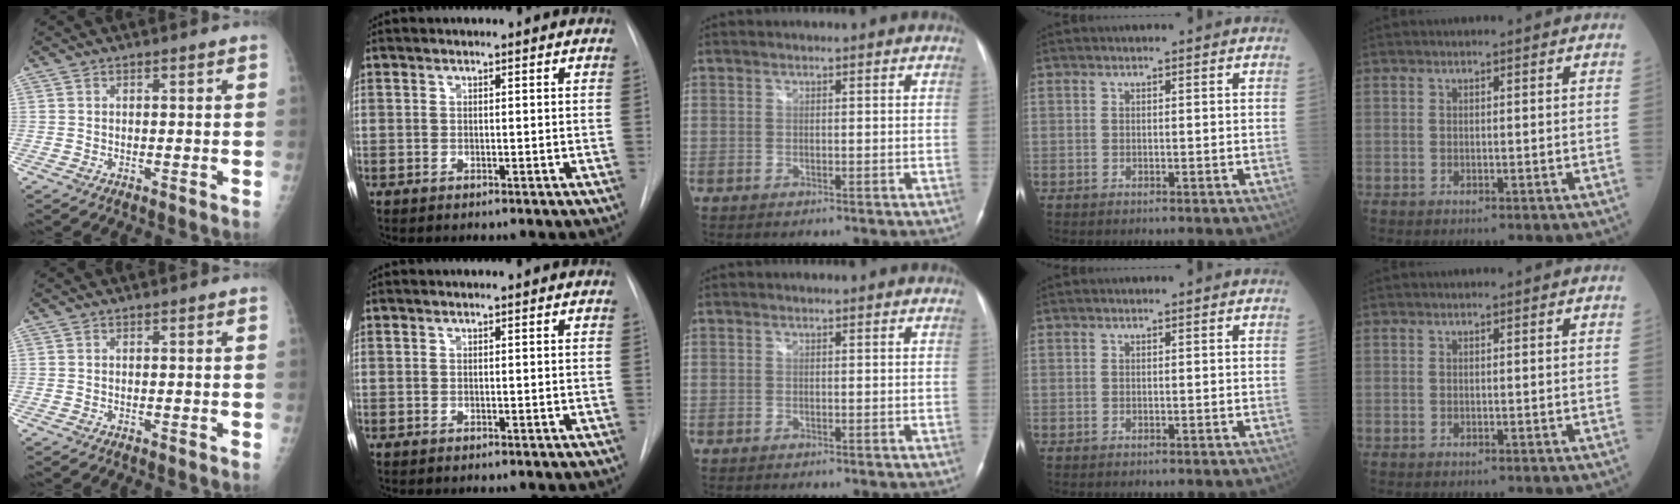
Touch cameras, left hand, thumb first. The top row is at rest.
{}